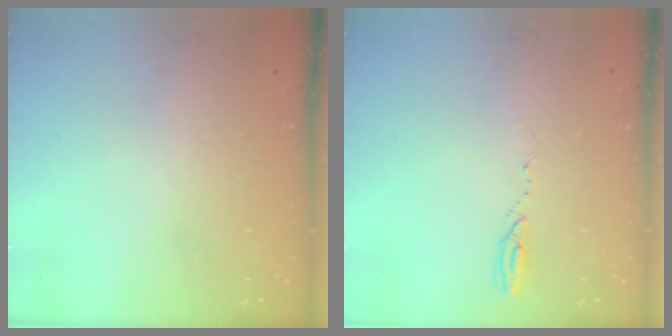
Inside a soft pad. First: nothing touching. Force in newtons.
{"total": 2.5, "press": 2.4, "slide": 0.3}